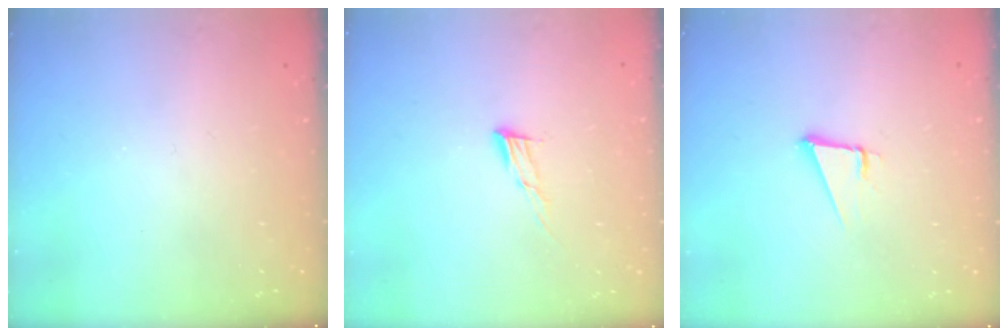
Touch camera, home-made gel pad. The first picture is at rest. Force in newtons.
{"total": 6.9, "press": 6.8, "slide": 1.2}
{"total": 4.8, "press": 3.6, "slide": 3.1}